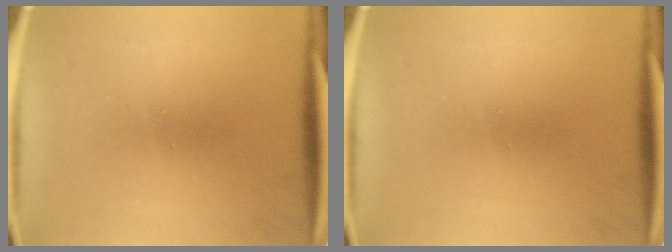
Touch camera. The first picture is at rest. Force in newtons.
{"total": 0.0}